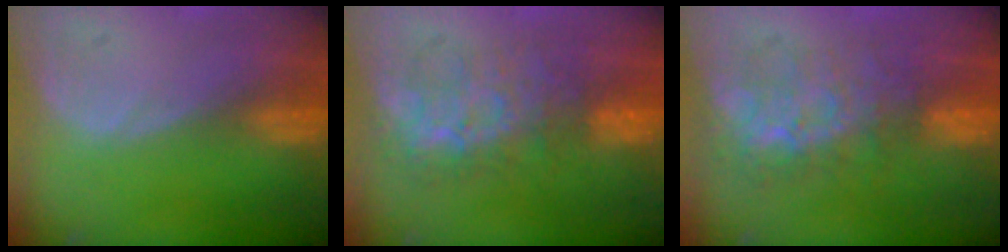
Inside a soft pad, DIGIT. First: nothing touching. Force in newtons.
{"total": 8.0, "press": 7.8, "slide": 1.9}
{"total": 8.0, "press": 7.5, "slide": 2.8}